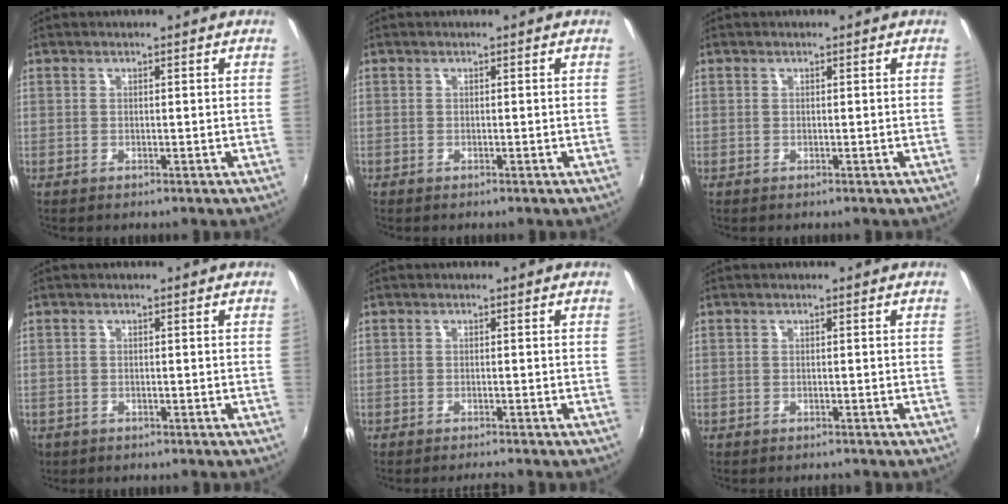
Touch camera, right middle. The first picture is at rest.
{"total": 0.0}
{"total": 0.0}
{"total": 2.0, "force": [-1.2, 1.5, 0.6], "torque": [-0.018, -0.005, -0.020]}
{"total": 1.9, "force": [-1.8, -0.2, 0.6], "torque": [-0.015, -0.012, -0.034]}
{"total": 1.1, "force": [-1.0, 0.4, 0.1], "torque": [-0.008, -0.004, -0.016]}